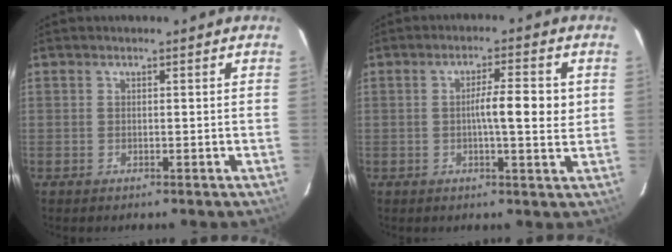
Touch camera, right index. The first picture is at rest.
{"total": 6.4, "force": [0.4, 0.7, 6.4], "torque": [-0.097, 0.005, 0.003]}